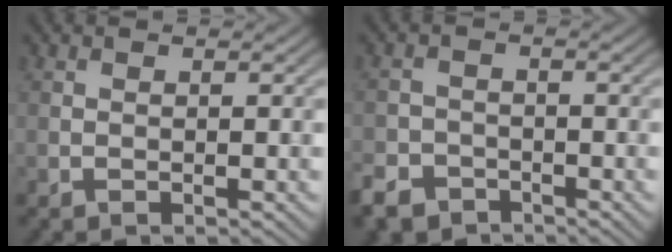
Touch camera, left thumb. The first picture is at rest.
{"total": 4.5, "force": [-3.5, 2.5, 1.2], "torque": [-0.029, -0.004, -0.071]}